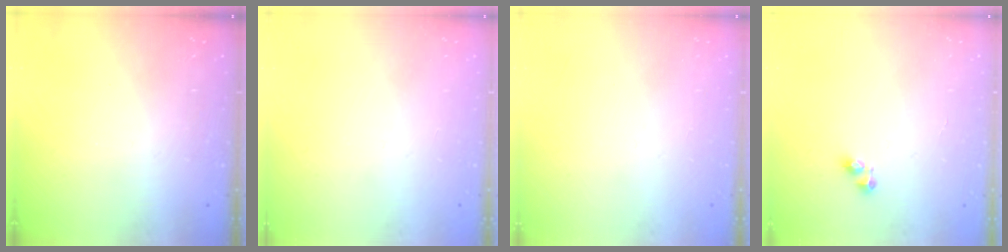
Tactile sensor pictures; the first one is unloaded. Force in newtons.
{"total": 0.0}
{"total": 0.0}
{"total": 3.8, "press": 3.7, "slide": 0.4}